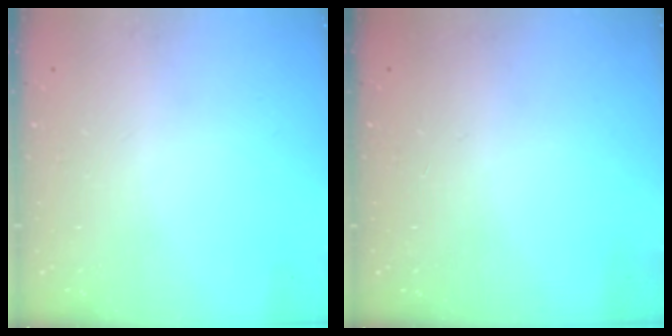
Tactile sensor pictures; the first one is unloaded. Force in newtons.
{"total": 0.0}